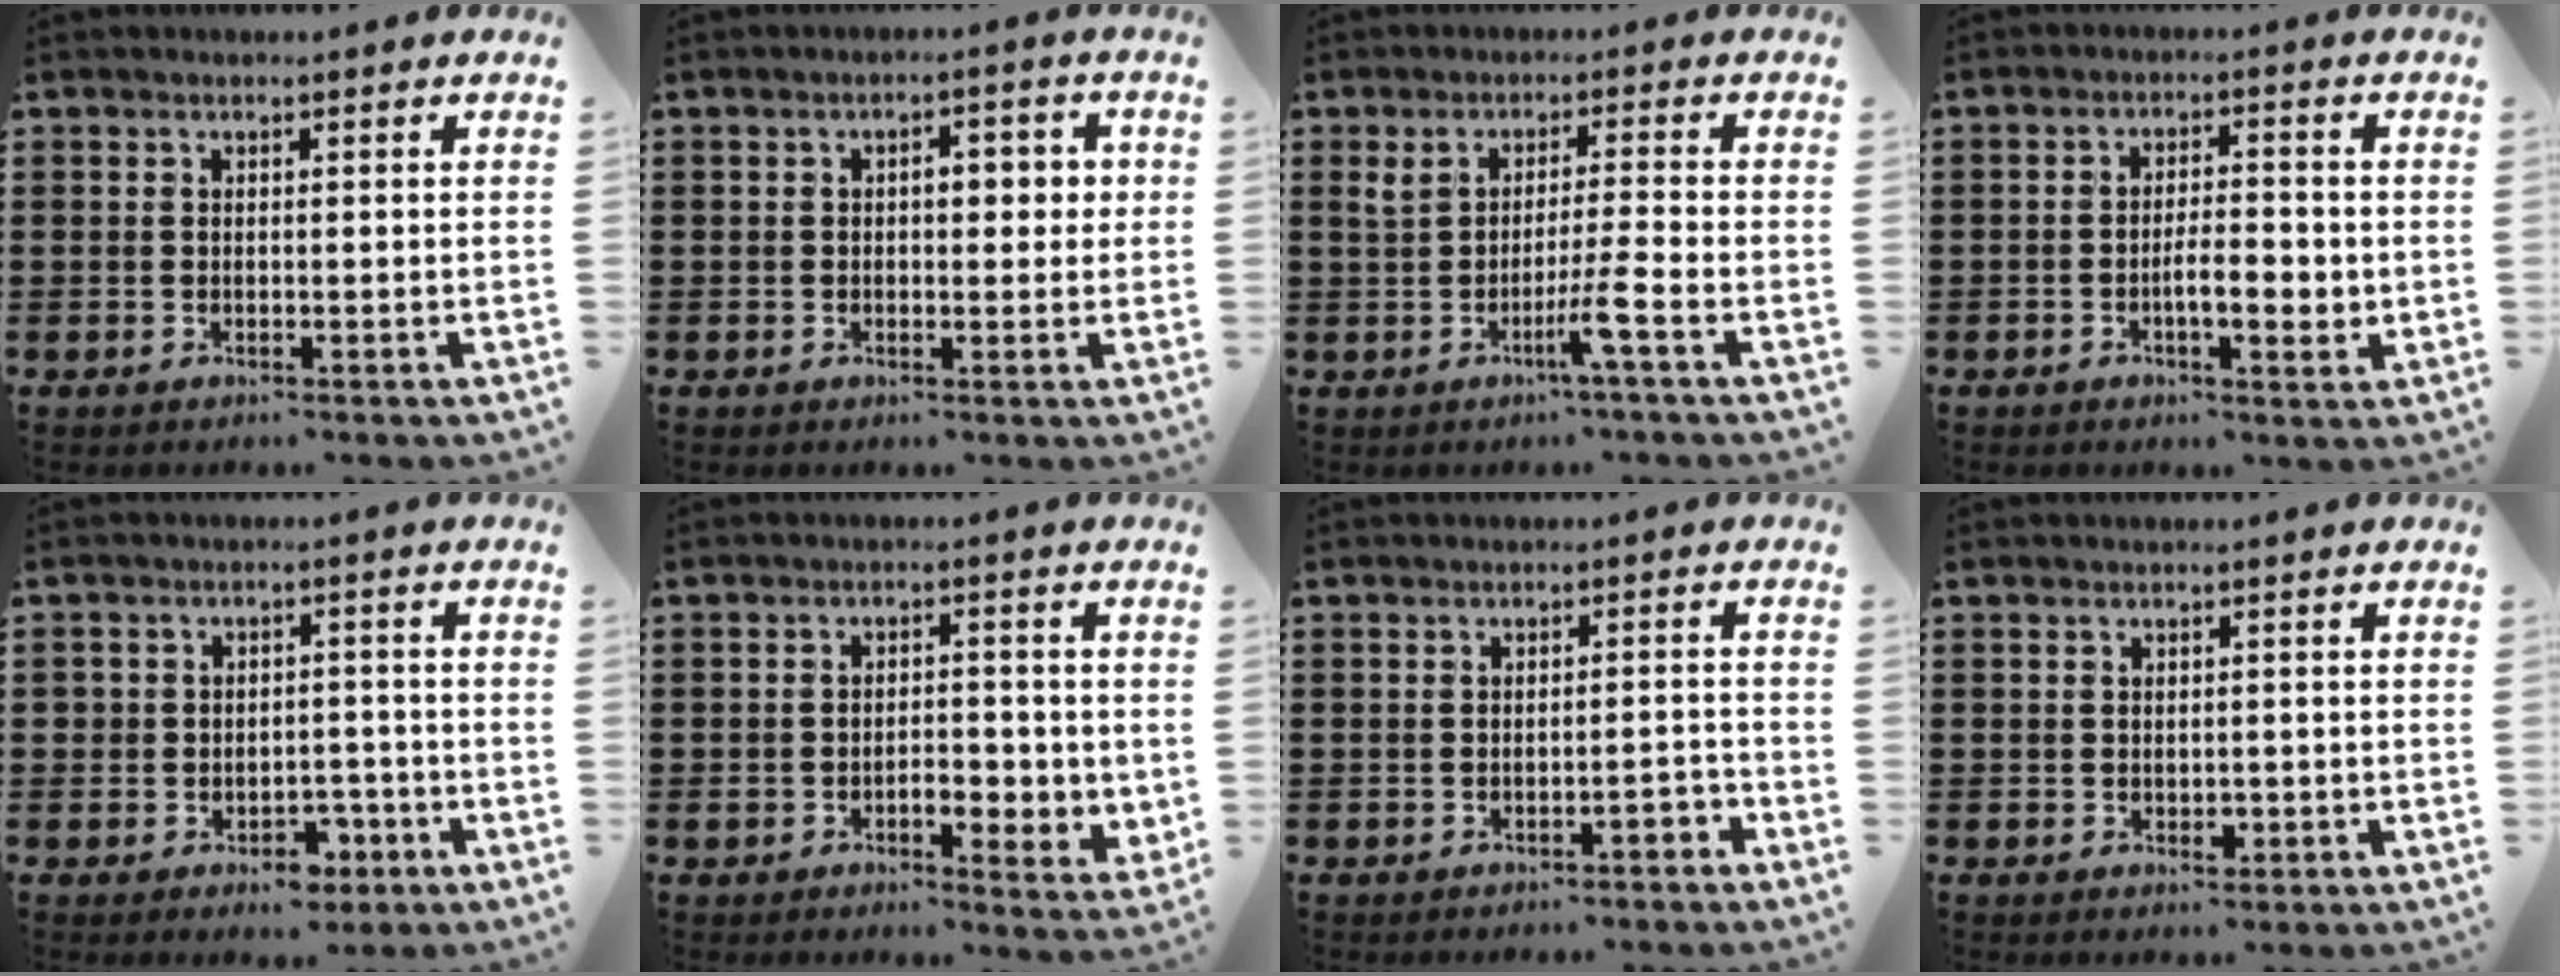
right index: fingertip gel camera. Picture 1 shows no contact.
{"total": 3.4, "force": [0.3, 1.8, 2.9], "torque": [-0.041, 0.004, -0.003]}
{"total": 5.5, "force": [-2.1, -0.6, 5.0], "torque": [-0.090, -0.013, -0.041]}
{"total": 5.2, "force": [-1.2, 1.9, 4.7], "torque": [-0.074, 0.004, -0.025]}
{"total": 3.6, "force": [-1.9, 2.7, 1.7], "torque": [-0.035, 0.007, -0.037]}
{"total": 4.7, "force": [-1.3, 2.9, 3.5], "torque": [-0.049, 0.004, -0.028]}
{"total": 2.0, "force": [-1.6, 0.3, 1.2], "torque": [-0.024, 0.003, -0.033]}
{"total": 1.4, "force": [-0.2, 1.0, 1.0], "torque": [-0.019, 0.001, -0.004]}